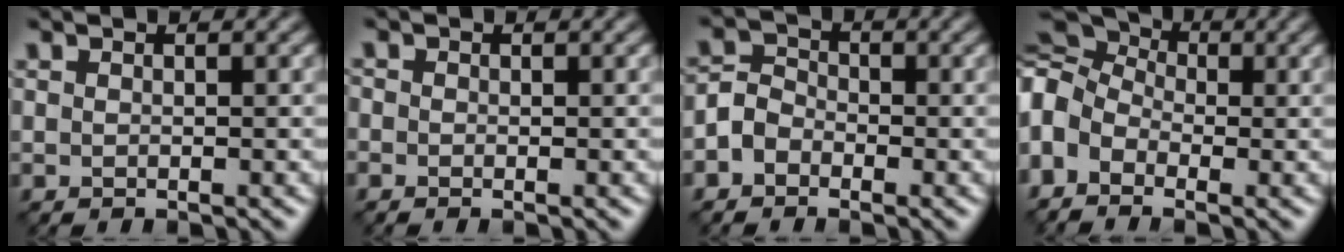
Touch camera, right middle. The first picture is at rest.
{"total": 0.7, "force": [-0.5, 0.5, 0.1], "torque": [0.009, -0.004, -0.013]}
{"total": 2.6, "force": [-1.6, 1.9, 0.7], "torque": [-0.001, 0.004, -0.038]}
{"total": 10.6, "force": [-0.8, 8.3, 6.5], "torque": [-0.152, 0.018, -0.042]}